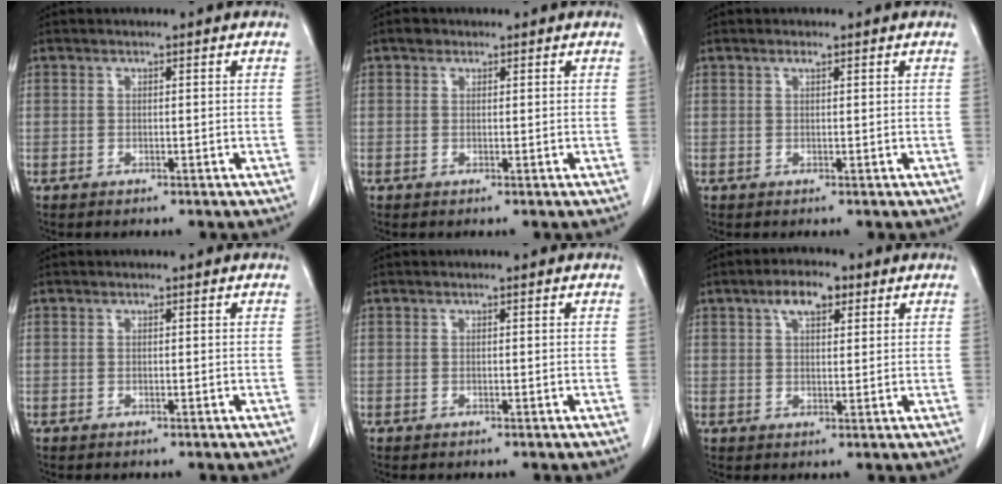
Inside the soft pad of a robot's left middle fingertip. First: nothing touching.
{"total": 0.9, "force": [0.6, 0.6, 0.2], "torque": [-0.004, 0.004, 0.007]}
{"total": 0.6, "force": [0.4, 0.0, 0.5], "torque": [-0.012, -0.001, 0.007]}
{"total": 0.0}
{"total": 0.0}
{"total": 4.9, "force": [2.7, 2.0, 3.5], "torque": [-0.068, 0.011, 0.046]}